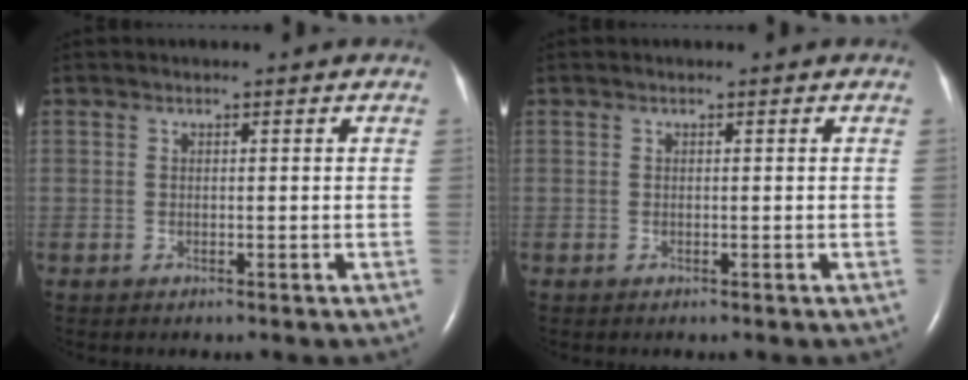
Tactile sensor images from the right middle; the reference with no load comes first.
{"total": 0.0}